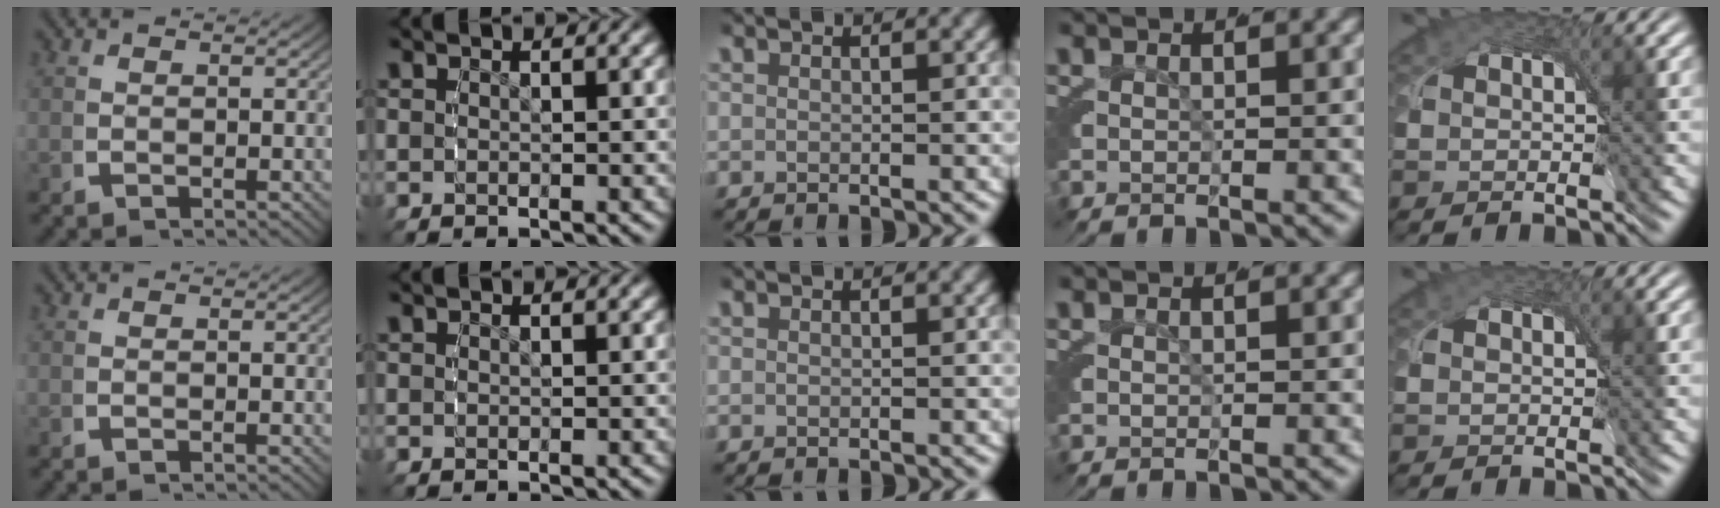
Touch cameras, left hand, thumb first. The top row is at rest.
{}